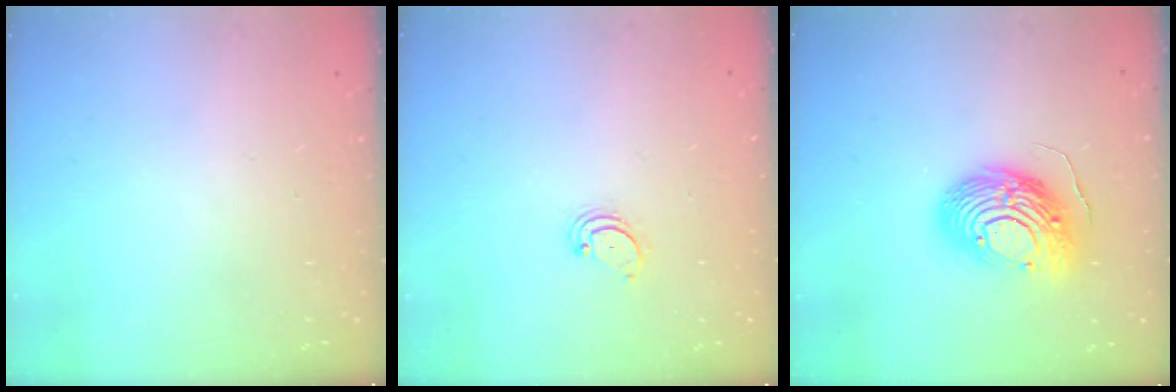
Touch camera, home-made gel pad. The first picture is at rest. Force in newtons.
{"total": 2.6, "press": 2.5, "slide": 0.3}
{"total": 13.7, "press": 13.5, "slide": 2.3}